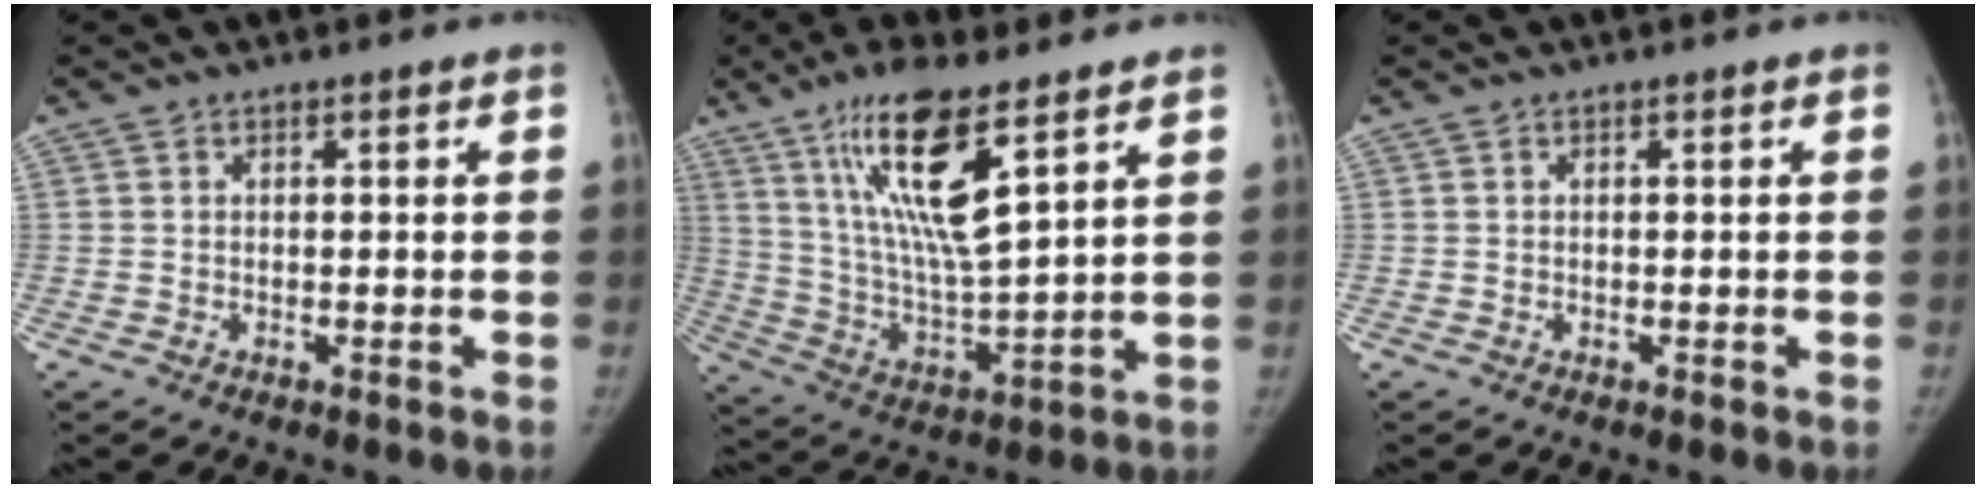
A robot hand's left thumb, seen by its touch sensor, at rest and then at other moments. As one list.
[{"total": 16.8, "force": [9.2, 3.7, 13.5], "torque": [-0.252, -0.050, 0.182]}, {"total": 0.0}]